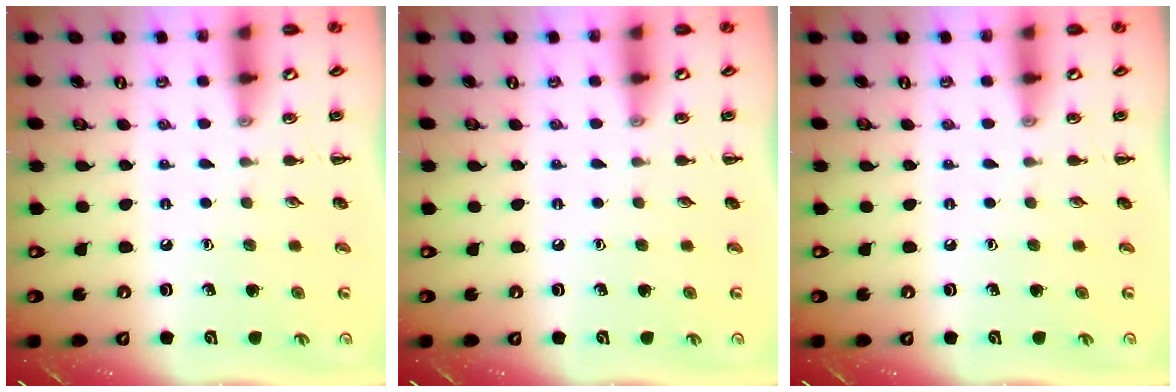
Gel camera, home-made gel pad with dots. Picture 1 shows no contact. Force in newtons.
{"total": 0.0}
{"total": 0.0}